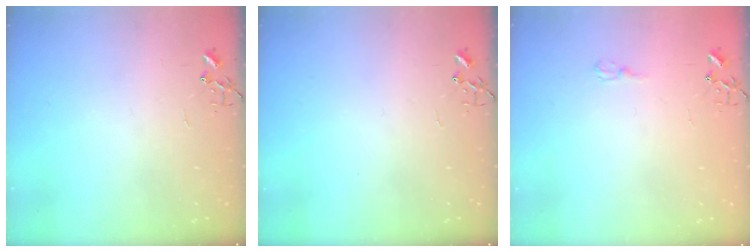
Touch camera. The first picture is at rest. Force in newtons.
{"total": 0.0}
{"total": 6.3, "press": 6.2, "slide": 0.7}